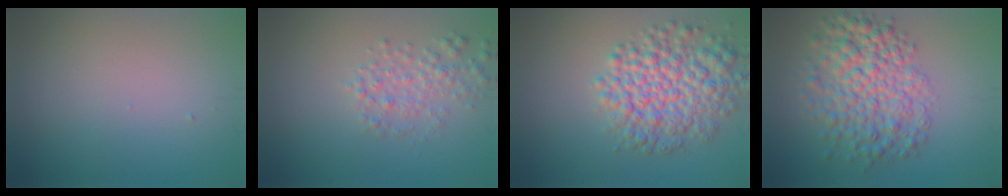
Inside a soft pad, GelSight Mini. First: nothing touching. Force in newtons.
{"total": 2.5, "press": 2.5, "slide": 0.1}
{"total": 7.1, "press": 7.1, "slide": 0.2}
{"total": 6.8, "press": 6.8, "slide": 0.2}